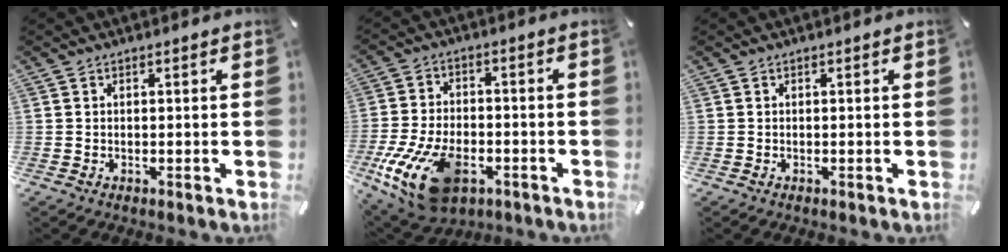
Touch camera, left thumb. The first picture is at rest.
{"total": 18.0, "force": [-7.3, 10.5, 12.6], "torque": [-0.244, 0.029, -0.115]}
{"total": 0.0}